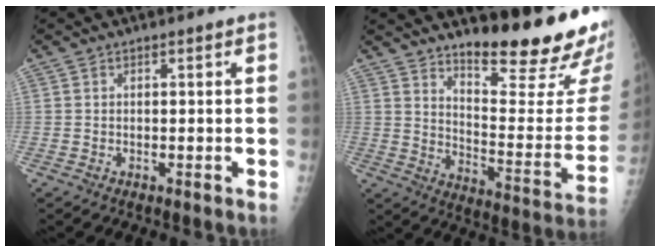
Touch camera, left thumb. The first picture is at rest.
{"total": 22.8, "force": [17.1, 4.3, 14.5], "torque": [-0.179, -0.139, 0.244]}